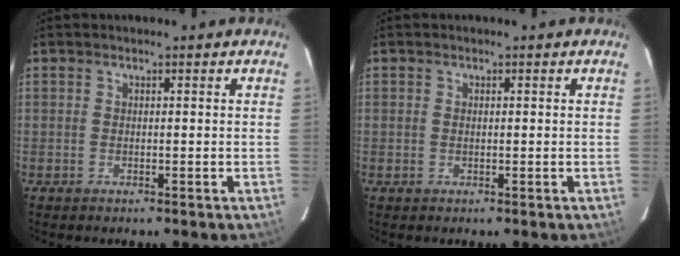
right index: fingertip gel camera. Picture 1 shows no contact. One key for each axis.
{"total": 0.5, "fx": 0.0, "fy": 0.4, "fz": 0.3, "tx": -0.004, "ty": 0.002, "tz": 0.001}